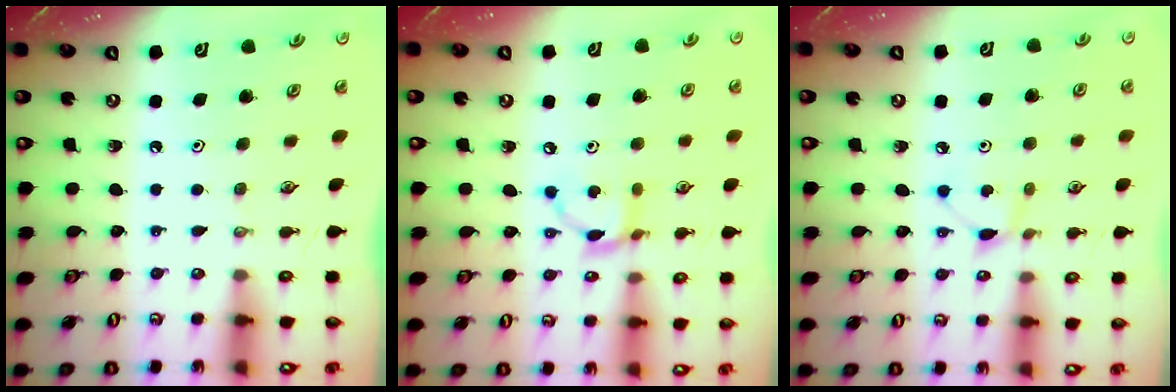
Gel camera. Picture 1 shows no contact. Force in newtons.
{"total": 8.6, "press": 8.6, "slide": 0.2}
{"total": 4.2, "press": 4.2, "slide": 0.6}